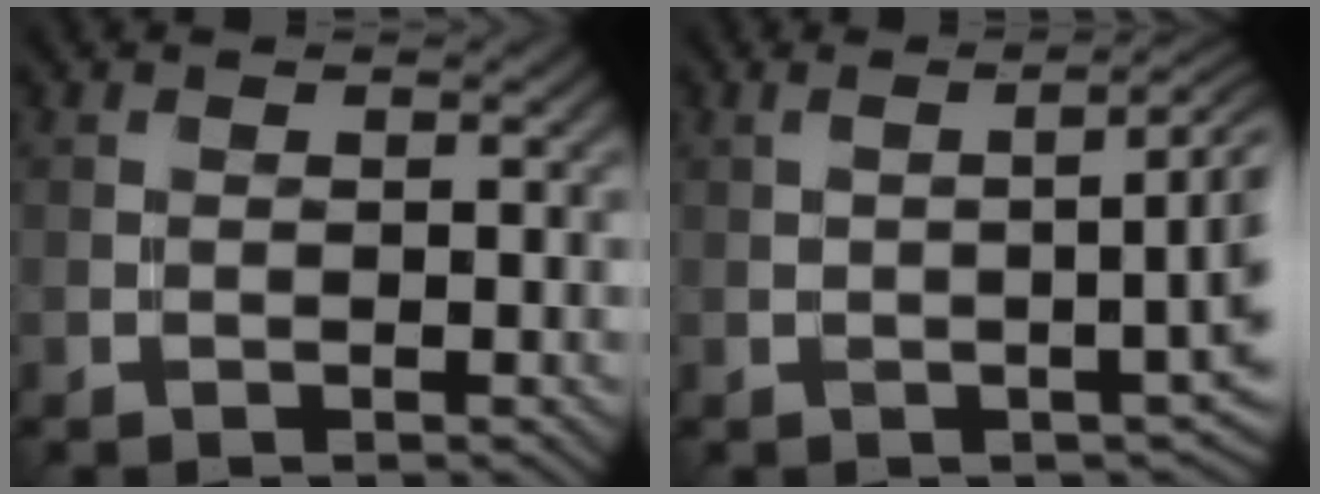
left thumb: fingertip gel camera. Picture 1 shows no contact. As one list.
[{"total": 6.1, "force": [0.1, 1.4, 6.0], "torque": [-0.071, 0.005, 0.013]}]